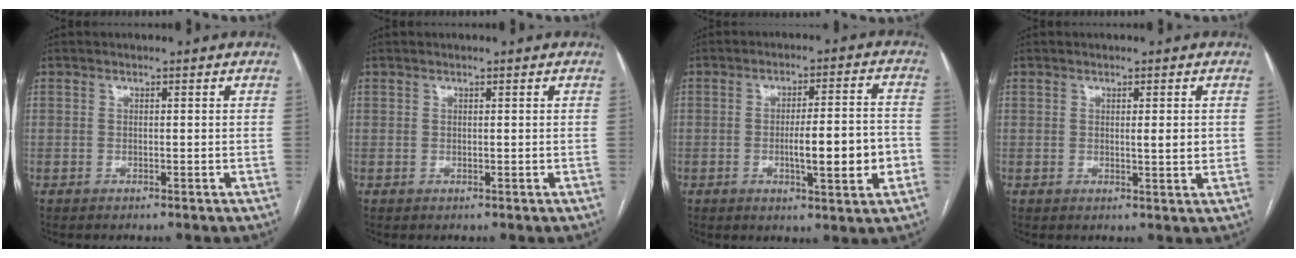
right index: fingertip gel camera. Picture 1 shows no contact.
{"total": 0.0}
{"total": 9.8, "force": [-2.5, 1.2, 9.4], "torque": [-0.143, 0.007, -0.033]}
{"total": 2.5, "force": [0.4, 0.3, 2.5], "torque": [-0.037, -0.003, 0.006]}